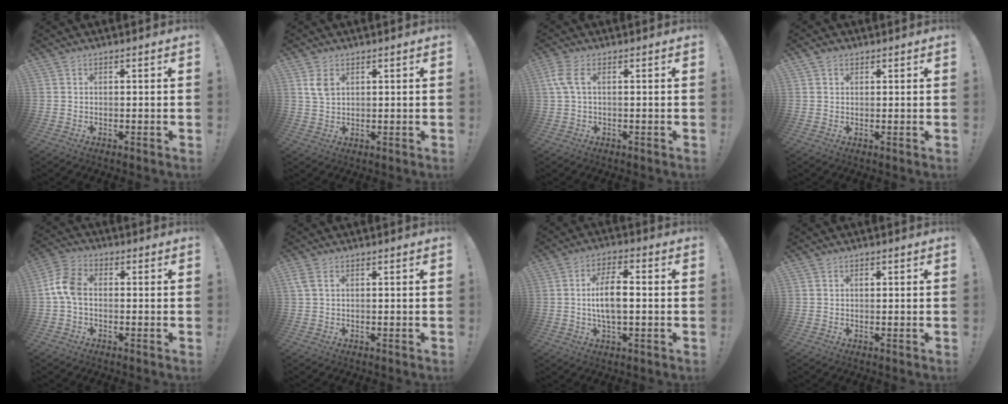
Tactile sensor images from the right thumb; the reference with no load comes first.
{"total": 4.2, "force": [1.9, 2.4, 2.8], "torque": [-0.050, -0.002, 0.036]}
{"total": 4.3, "force": [1.0, 1.3, 4.0], "torque": [-0.089, 0.000, 0.020]}
{"total": 1.5, "force": [1.0, 1.0, 0.4], "torque": [-0.009, 0.002, 0.019]}
{"total": 8.4, "force": [-0.3, 5.3, 6.5], "torque": [-0.141, 0.014, 0.001]}
{"total": 2.4, "force": [1.0, 0.8, 2.0], "torque": [-0.047, 0.003, 0.022]}
{"total": 9.3, "force": [-0.4, 3.8, 8.5], "torque": [-0.160, 0.004, -0.012]}
{"total": 0.6, "force": [0.2, 0.5, 0.3], "torque": [-0.006, 0.002, 0.003]}